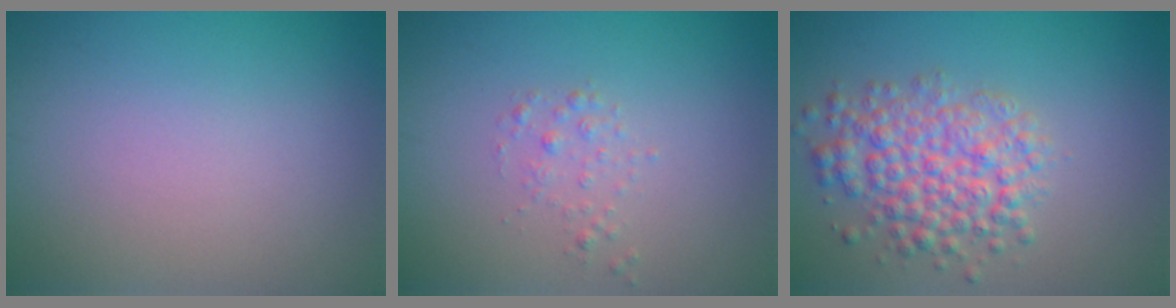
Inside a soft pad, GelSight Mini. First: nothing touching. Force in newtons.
{"total": 1.0, "press": 1.0, "slide": 0.0}
{"total": 4.9, "press": 4.9, "slide": 0.1}